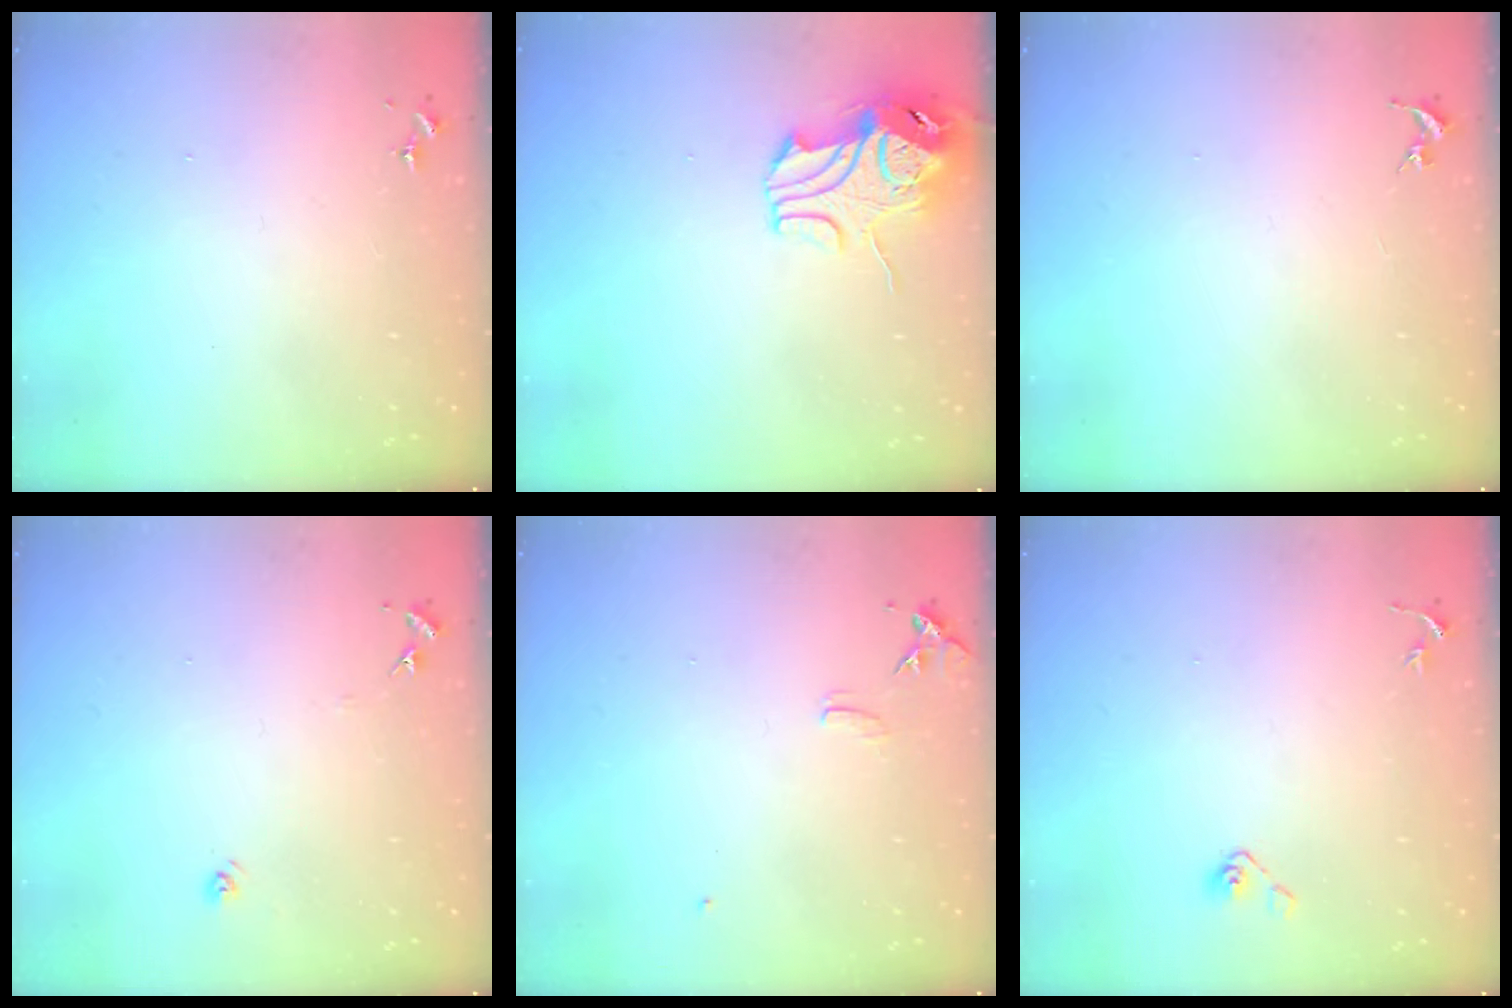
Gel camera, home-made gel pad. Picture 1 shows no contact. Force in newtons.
{"total": 10.5, "press": 10.4, "slide": 1.5}
{"total": 0.0}
{"total": 5.9, "press": 5.9, "slide": 0.5}
{"total": 6.3, "press": 6.2, "slide": 0.7}
{"total": 5.0, "press": 4.4, "slide": 2.3}